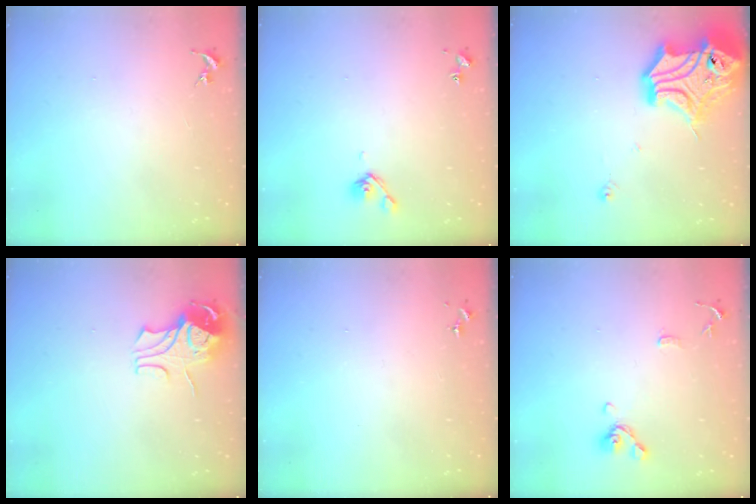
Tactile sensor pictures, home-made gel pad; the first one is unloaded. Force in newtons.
{"total": 4.9, "press": 4.8, "slide": 0.9}
{"total": 21.0, "press": 20.9, "slide": 2.4}
{"total": 9.5, "press": 9.4, "slide": 1.2}
{"total": 0.0}
{"total": 10.2, "press": 10.0, "slide": 2.0}